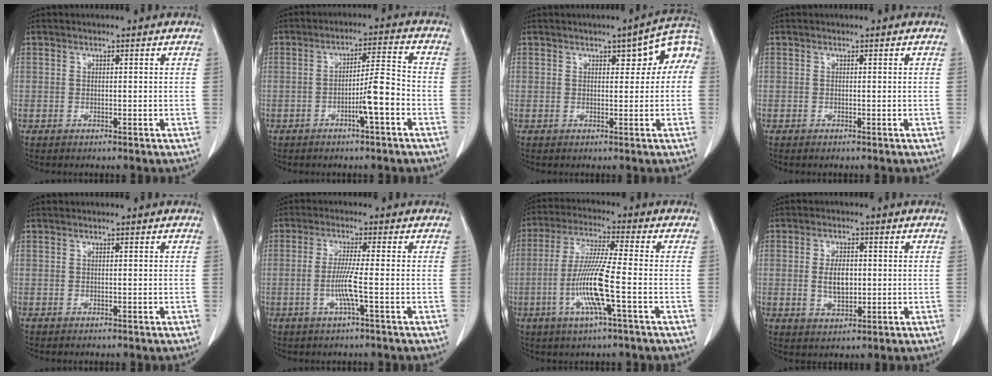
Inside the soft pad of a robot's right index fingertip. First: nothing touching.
{"total": 6.3, "force": [-2.5, 0.0, 5.8], "torque": [-0.098, 0.008, -0.040]}
{"total": 6.4, "force": [1.7, 2.3, 5.8], "torque": [-0.066, 0.029, 0.015]}
{"total": 0.0}
{"total": 0.0}
{"total": 4.7, "force": [-1.2, -0.7, 4.5], "torque": [-0.093, -0.008, -0.025]}
{"total": 10.8, "force": [-2.9, -0.1, 10.4], "torque": [-0.209, -0.010, -0.062]}
{"total": 4.9, "force": [0.0, 2.5, 4.2], "torque": [-0.083, 0.001, 0.006]}